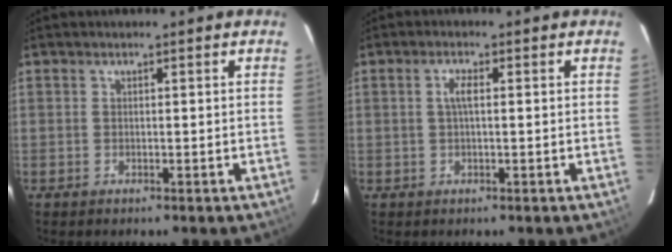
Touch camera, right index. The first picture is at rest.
{"total": 2.1, "force": [0.2, 0.5, 2.1], "torque": [-0.043, 0.004, 0.003]}